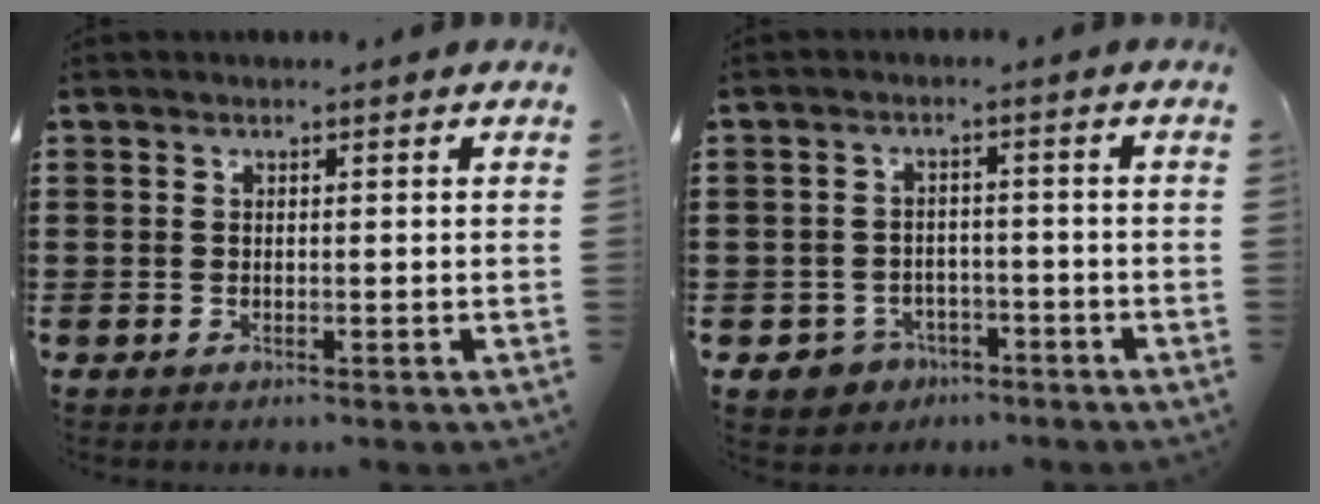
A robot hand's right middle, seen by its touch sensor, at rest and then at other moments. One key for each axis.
{"total": 3.0, "fx": -2.4, "fy": 1.8, "fz": 0.3, "tx": -0.021, "ty": 0.002, "tz": -0.053}